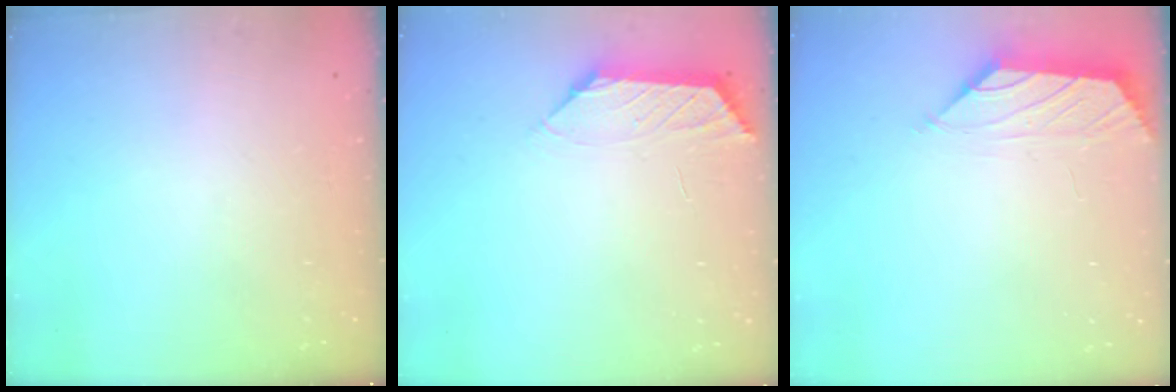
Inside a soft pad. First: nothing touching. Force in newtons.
{"total": 1.0, "press": 0.9, "slide": 0.5}
{"total": 0.9, "press": 0.7, "slide": 0.5}